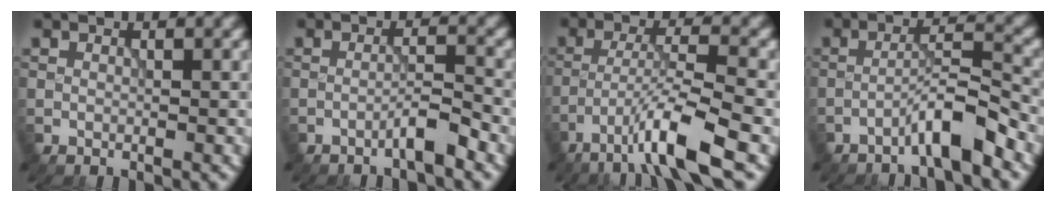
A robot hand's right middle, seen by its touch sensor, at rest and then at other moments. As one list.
[{"total": 2.4, "force": [-1.6, 0.1, 1.7], "torque": [-0.026, 0.012, -0.033]}, {"total": 6.5, "force": [-3.9, 0.4, 5.1], "torque": [-0.084, 0.007, -0.078]}, {"total": 4.2, "force": [-2.9, 0.2, 3.0], "torque": [-0.051, 0.019, -0.060]}]